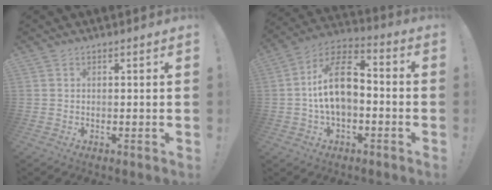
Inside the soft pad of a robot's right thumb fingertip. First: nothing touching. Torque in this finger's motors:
{"motor_torque": [0.25, 0.69, 0.19, -0.03, 0.21]}